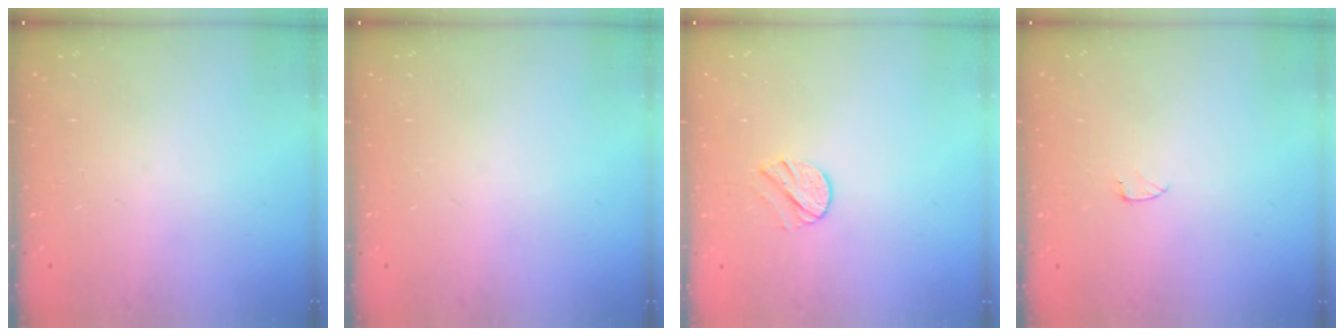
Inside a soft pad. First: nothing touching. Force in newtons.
{"total": 0.0}
{"total": 7.5, "press": 7.4, "slide": 0.8}
{"total": 2.6, "press": 2.6, "slide": 0.2}